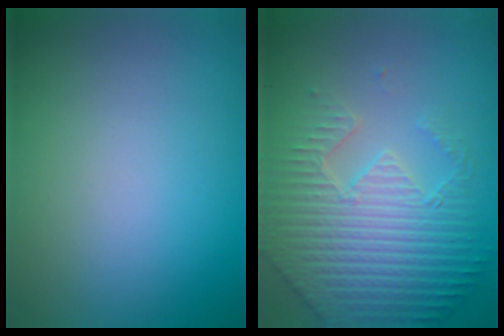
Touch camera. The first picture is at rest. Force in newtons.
{"total": 5.9, "press": 5.0, "slide": 3.2}